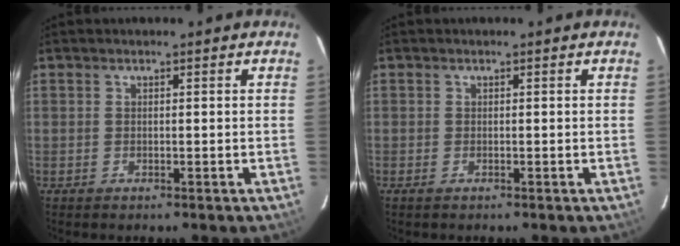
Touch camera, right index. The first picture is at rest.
{"total": 0.5, "force": [-0.4, 0.2, 0.3], "torque": [-0.006, -0.003, -0.010]}